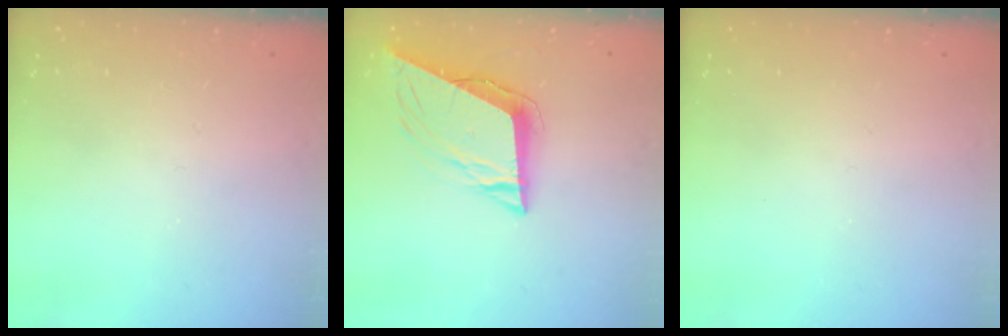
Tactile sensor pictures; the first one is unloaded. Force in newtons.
{"total": 10.9, "press": 10.3, "slide": 3.4}
{"total": 0.0}